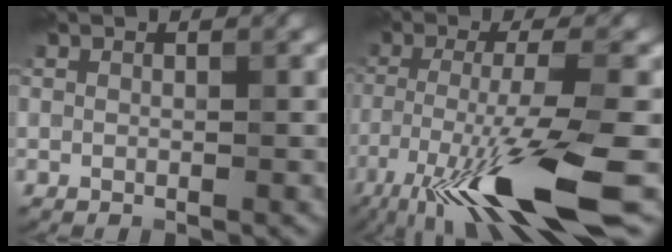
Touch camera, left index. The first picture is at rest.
{"total": 11.9, "force": [-6.7, 1.9, 9.7], "torque": [-0.170, -0.011, -0.119]}